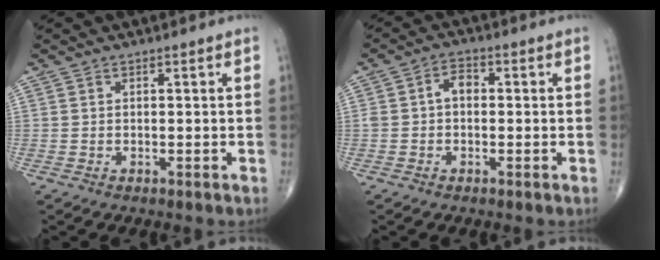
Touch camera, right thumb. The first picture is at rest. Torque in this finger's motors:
{"motor_torque": [-0.16, 0.04, 0.62, -0.05, 0.01]}